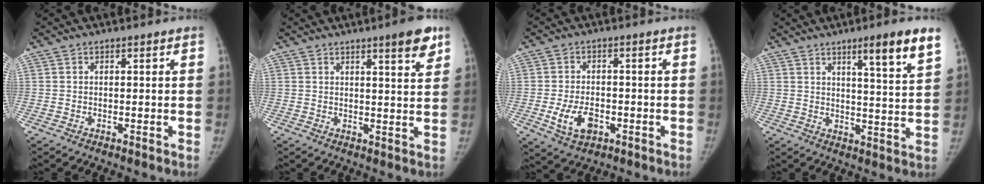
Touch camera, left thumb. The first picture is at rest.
{"total": 6.6, "force": [4.2, 1.0, 5.0], "torque": [-0.059, -0.023, 0.056]}
{"total": 7.0, "force": [-2.2, 4.4, 4.9], "torque": [-0.086, 0.007, -0.033]}
{"total": 10.4, "force": [6.5, 0.8, 8.1], "torque": [-0.107, -0.037, 0.092]}